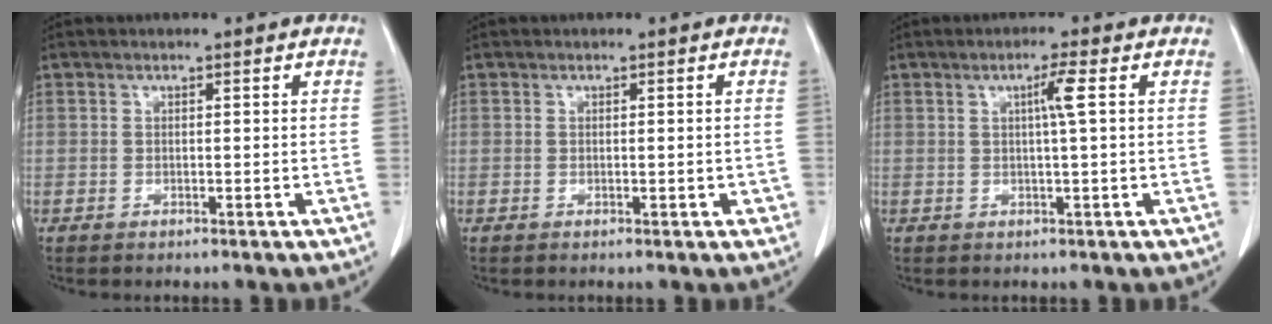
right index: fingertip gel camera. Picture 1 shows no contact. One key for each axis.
{"total": 1.4, "fx": -0.2, "fy": 0.7, "fz": 1.2, "tx": -0.013, "ty": 0.002, "tz": 0.001}
{"total": 2.8, "fx": 0.6, "fy": -0.6, "fz": 2.7, "tx": -0.049, "ty": 0.001, "tz": 0.010}